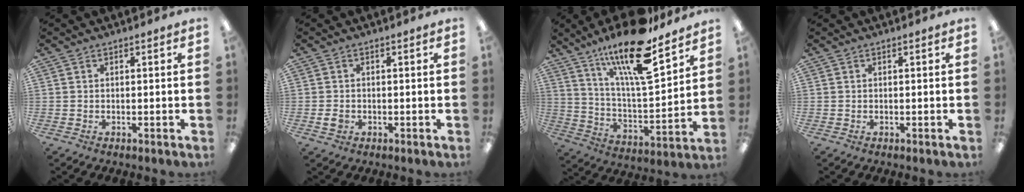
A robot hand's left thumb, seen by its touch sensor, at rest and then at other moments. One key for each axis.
{"total": 2.3, "fx": -0.5, "fy": 1.9, "fz": 1.1, "tx": -0.017, "ty": 0.004, "tz": -0.008}
{"total": 20.5, "fx": 15.0, "fy": 5.3, "fz": 13.0, "tx": -0.235, "ty": -0.092, "tz": 0.251}
{"total": 0.0}